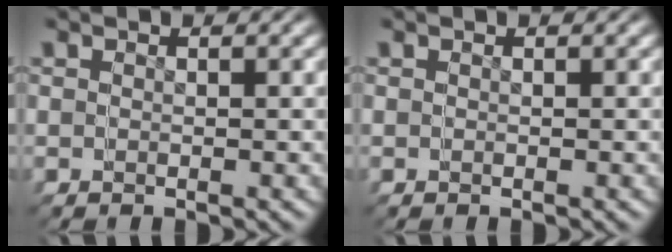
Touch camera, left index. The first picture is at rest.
{"total": 0.0}